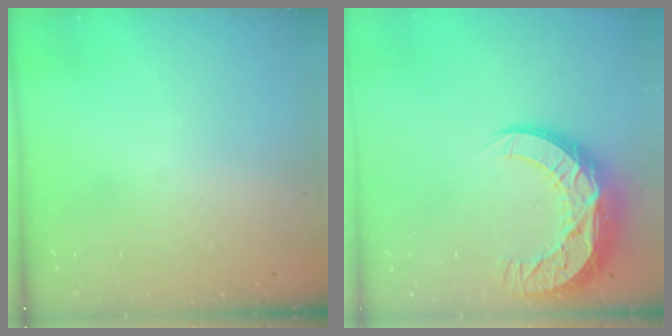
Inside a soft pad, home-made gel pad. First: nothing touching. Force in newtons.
{"total": 16.0, "press": 16.0, "slide": 1.3}